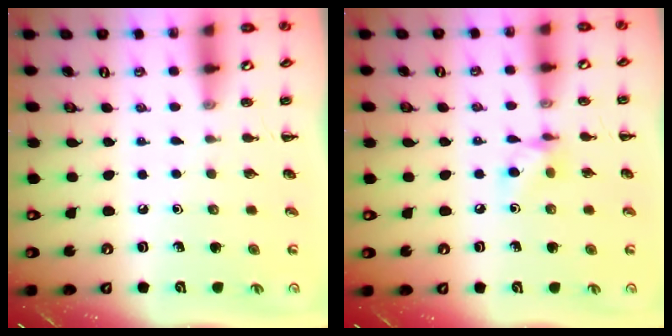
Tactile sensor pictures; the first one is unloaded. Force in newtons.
{"total": 6.3, "press": 6.3, "slide": 0.6}